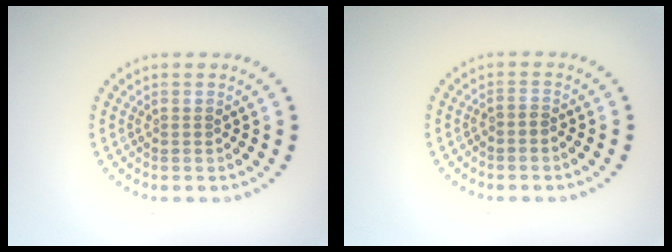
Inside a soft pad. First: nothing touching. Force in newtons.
{"total": 0.6, "press": 0.3, "slide": 0.6}